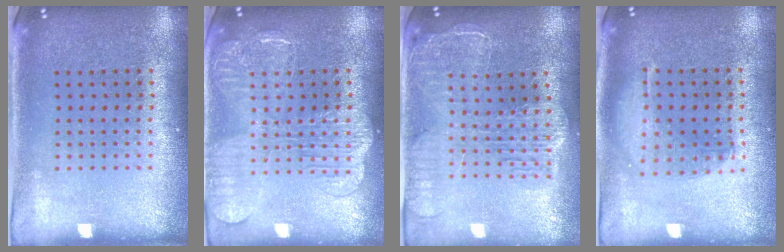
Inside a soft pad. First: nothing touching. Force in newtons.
{"total": 2.4, "press": 2.3, "slide": 0.5}
{"total": 2.3, "press": 2.0, "slide": 1.0}
{"total": 1.4, "press": 1.3, "slide": 0.5}